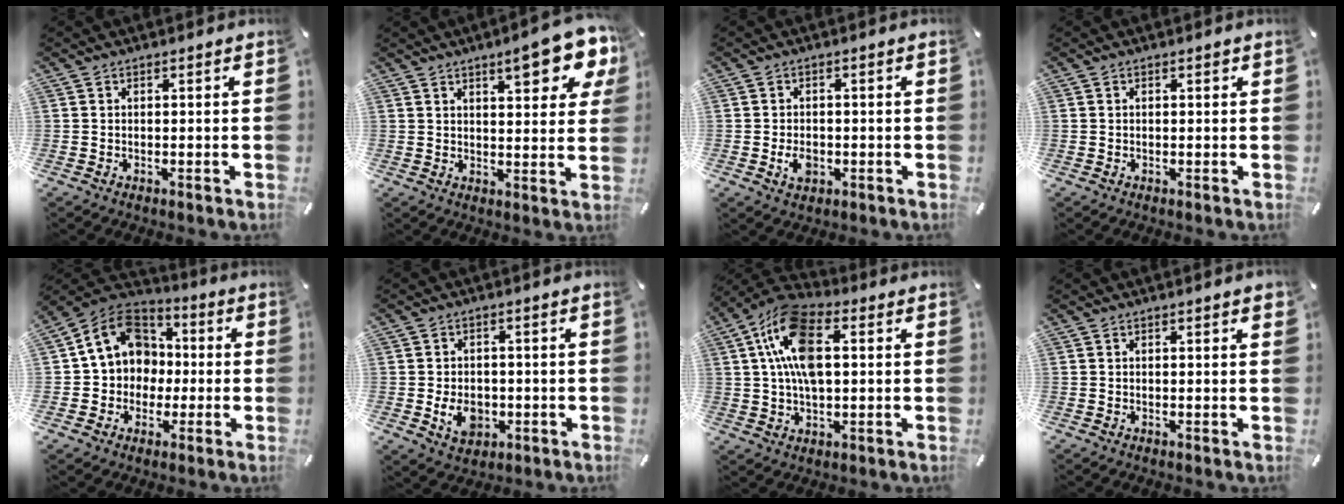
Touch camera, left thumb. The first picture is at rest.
{"total": 12.0, "force": [7.3, 4.1, 8.6], "torque": [-0.113, -0.034, 0.119]}
{"total": 3.8, "force": [-1.0, 2.7, 2.5], "torque": [-0.057, 0.000, -0.020]}
{"total": 0.6, "force": [0.1, 0.4, 0.4], "torque": [-0.008, 0.003, 0.001]}
{"total": 12.7, "force": [0.9, 11.9, 4.5], "torque": [-0.086, 0.006, 0.019]}
{"total": 6.8, "force": [-1.5, 5.2, 4.1], "torque": [-0.072, 0.000, -0.026]}
{"total": 14.0, "force": [3.2, 8.1, 11.0], "torque": [-0.233, 0.006, 0.056]}
{"total": 0.8, "force": [0.4, 0.2, 0.8], "torque": [-0.014, 0.002, 0.005]}